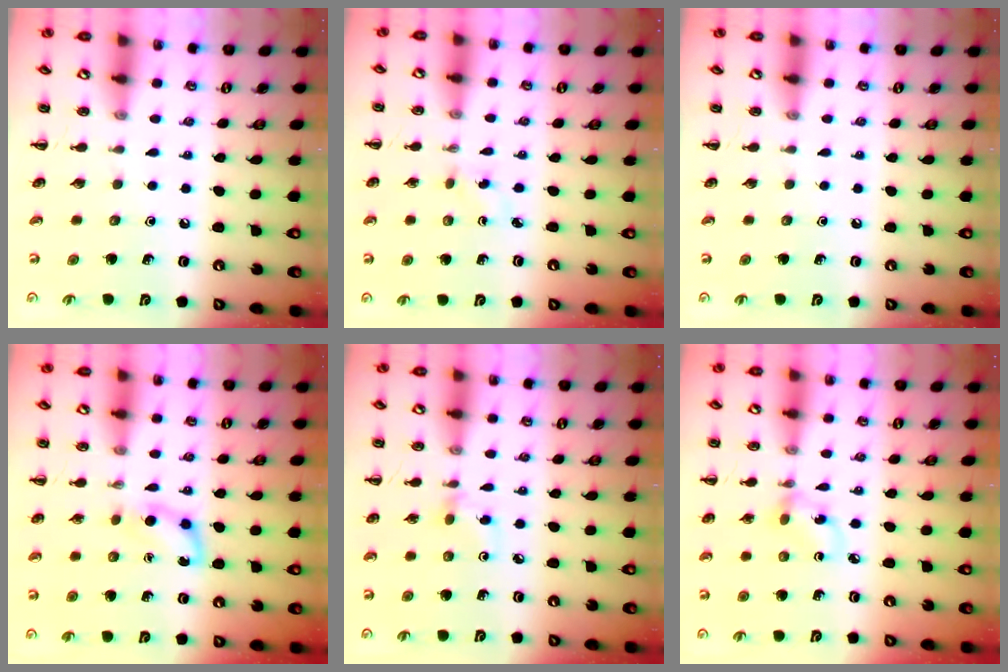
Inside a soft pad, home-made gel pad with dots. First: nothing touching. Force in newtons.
{"total": 1.7, "press": 1.5, "slide": 0.8}
{"total": 0.0}
{"total": 4.9, "press": 4.6, "slide": 1.6}
{"total": 2.6, "press": 2.4, "slide": 1.0}
{"total": 2.9, "press": 2.9, "slide": 0.7}